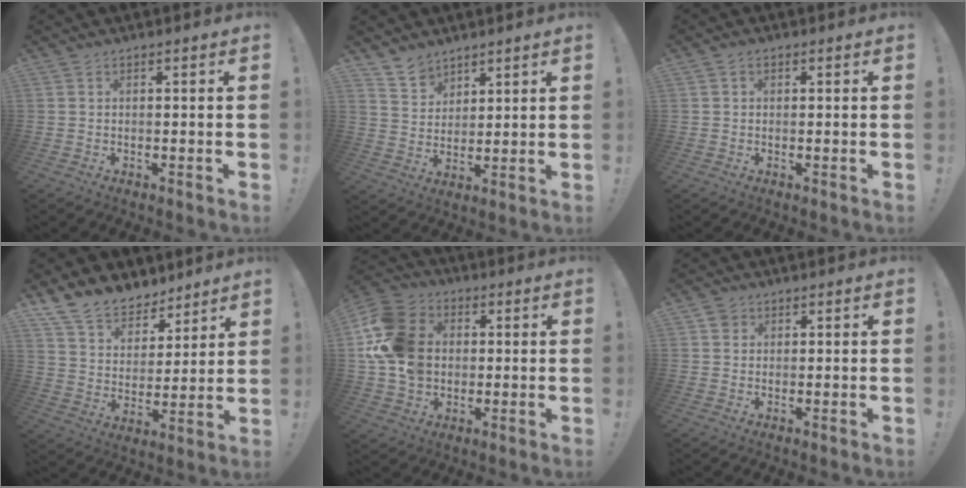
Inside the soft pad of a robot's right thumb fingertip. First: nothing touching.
{"total": 7.1, "force": [5.9, 3.8, 0.6], "torque": [-0.019, -0.046, 0.117]}
{"total": 1.1, "force": [0.3, 0.9, 0.4], "torque": [-0.005, 0.001, 0.004]}
{"total": 12.7, "force": [10.2, 6.9, 3.0], "torque": [-0.067, -0.075, 0.197]}
{"total": 17.6, "force": [1.7, 14.2, 10.2], "torque": [-0.180, 0.001, 0.036]}
{"total": 2.3, "force": [1.2, 2.0, 0.5], "torque": [-0.001, -0.002, 0.021]}